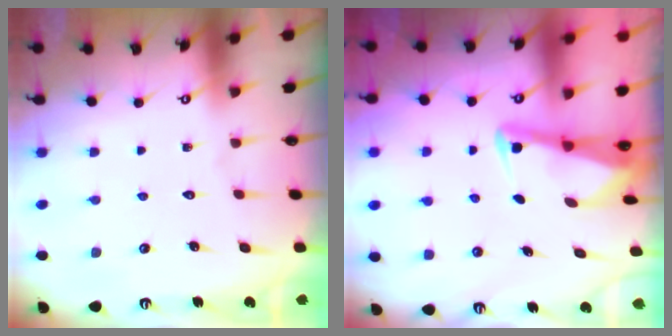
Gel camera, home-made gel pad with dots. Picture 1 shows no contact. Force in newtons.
{"total": 3.0, "press": 3.0, "slide": 0.4}